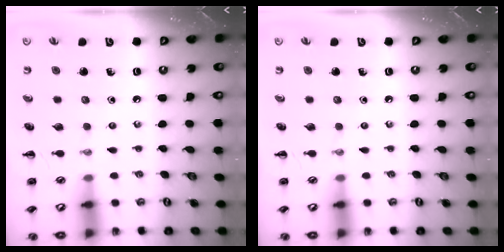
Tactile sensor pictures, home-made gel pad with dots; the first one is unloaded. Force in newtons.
{"total": 0.0}